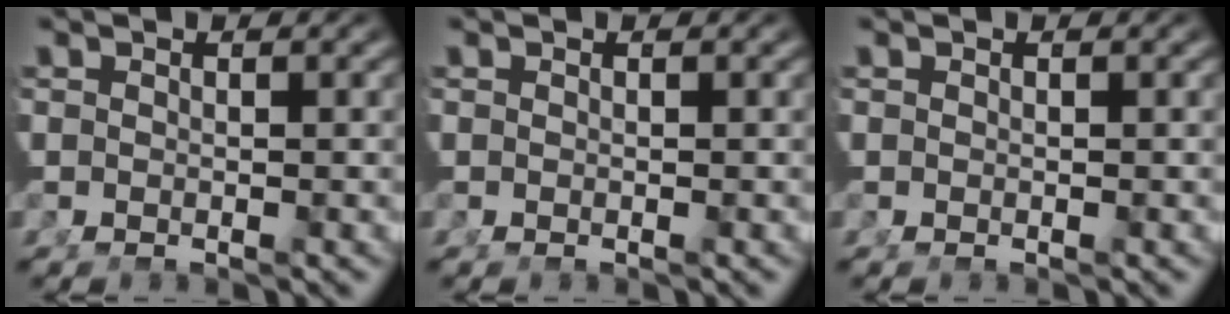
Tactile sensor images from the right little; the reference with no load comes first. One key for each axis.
{"total": 0.0}
{"total": 0.0}